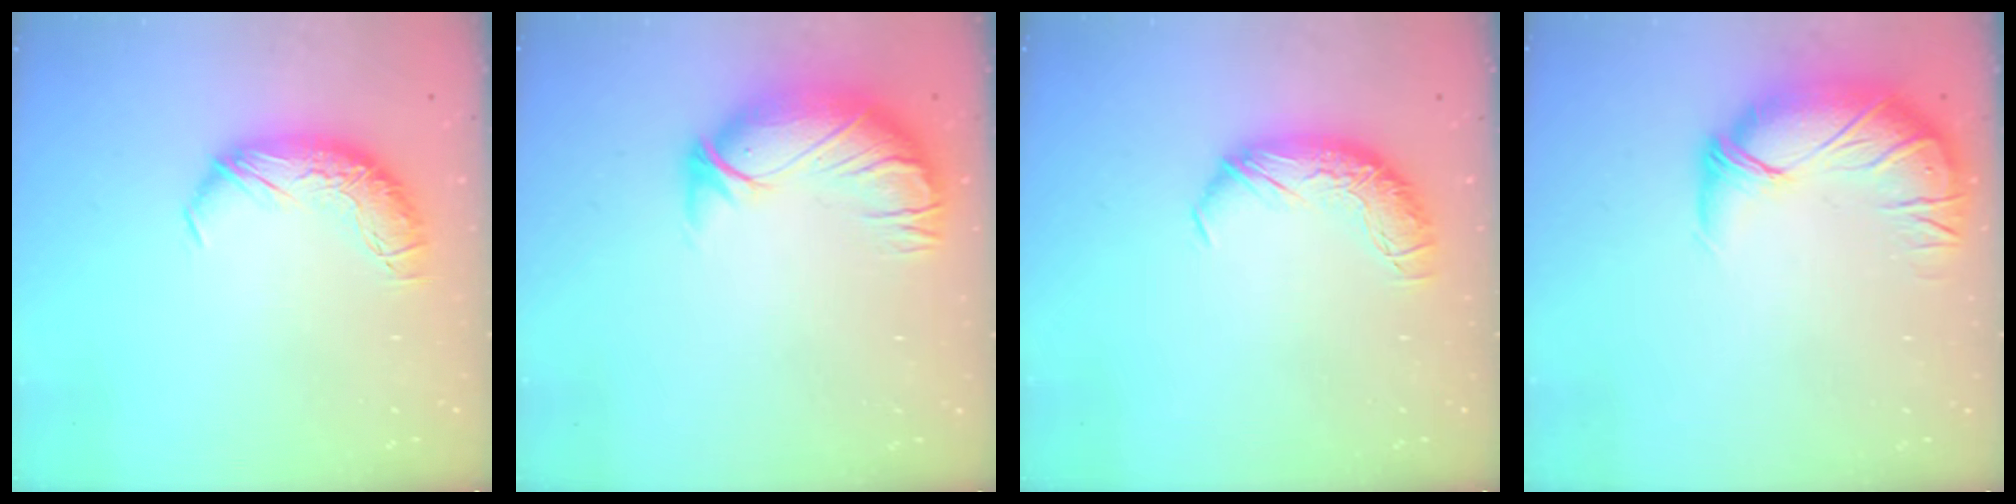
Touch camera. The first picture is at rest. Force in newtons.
{"total": 3.0, "press": 0.4, "slide": 3.0}
{"total": 0.0}
{"total": 2.8, "press": 0.1, "slide": 2.8}